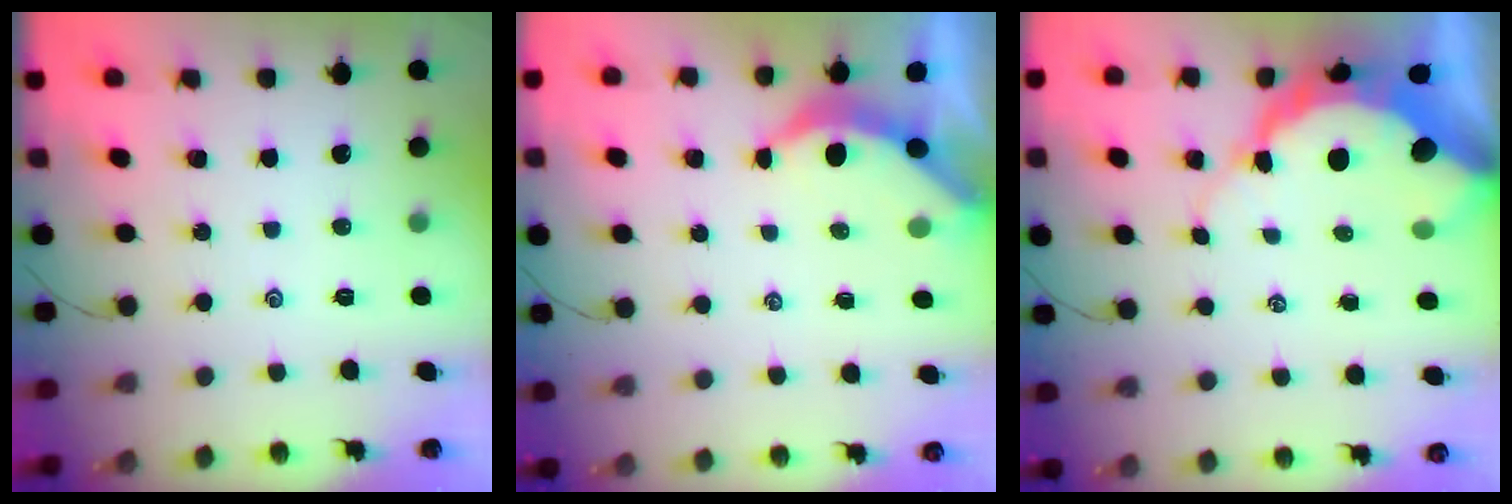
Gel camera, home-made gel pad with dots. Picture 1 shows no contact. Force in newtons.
{"total": 3.8, "press": 3.8, "slide": 0.5}
{"total": 13.1, "press": 13.0, "slide": 1.2}